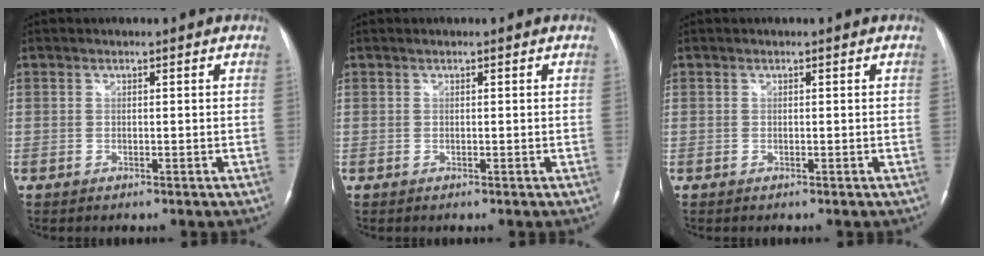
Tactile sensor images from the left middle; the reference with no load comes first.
{"total": 0.0}
{"total": 0.0}